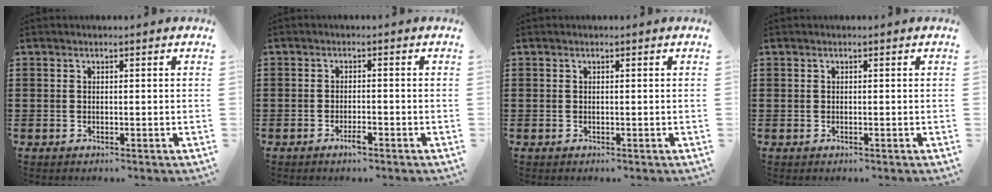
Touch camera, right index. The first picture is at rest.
{"total": 2.1, "force": [-1.4, 0.4, 1.5], "torque": [-0.027, 0.000, -0.025]}
{"total": 0.0}
{"total": 0.0}